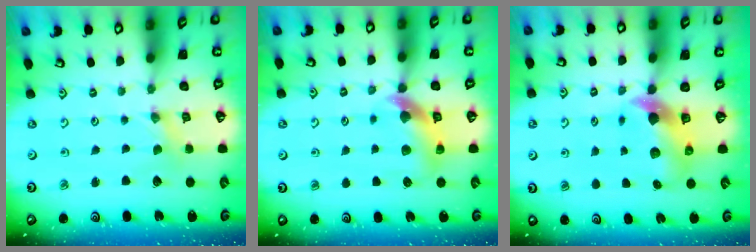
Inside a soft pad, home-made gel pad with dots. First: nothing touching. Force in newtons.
{"total": 9.9, "press": 9.8, "slide": 1.6}
{"total": 7.6, "press": 7.6, "slide": 1.1}